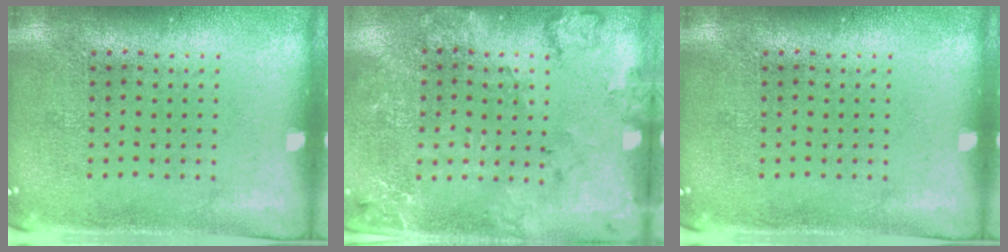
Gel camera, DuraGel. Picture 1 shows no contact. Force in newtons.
{"total": 1.8, "press": 1.7, "slide": 0.4}
{"total": 0.0}